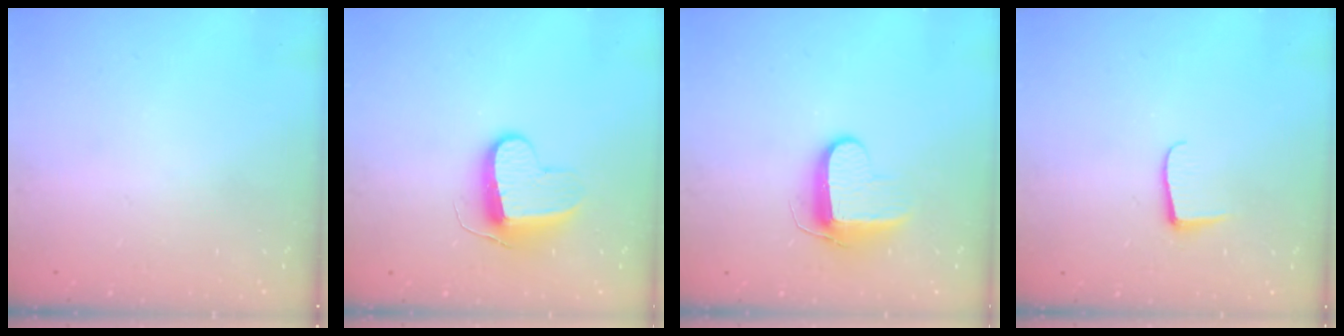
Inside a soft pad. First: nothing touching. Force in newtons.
{"total": 10.2, "press": 10.2, "slide": 0.3}
{"total": 9.8, "press": 9.7, "slide": 1.1}
{"total": 6.0, "press": 5.9, "slide": 0.6}